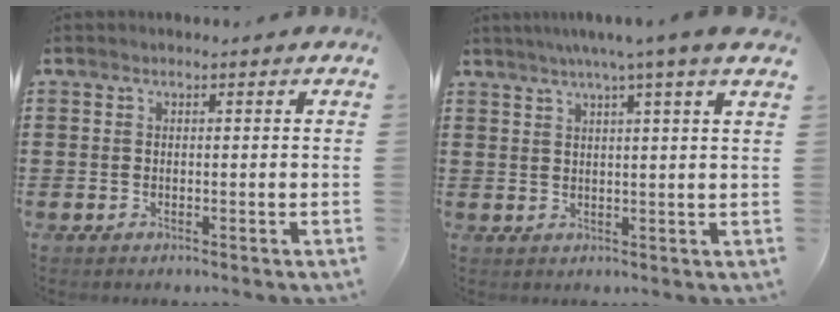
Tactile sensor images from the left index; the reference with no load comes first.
{"total": 4.5, "force": [3.3, -0.9, 2.9], "torque": [-0.065, -0.005, 0.055]}